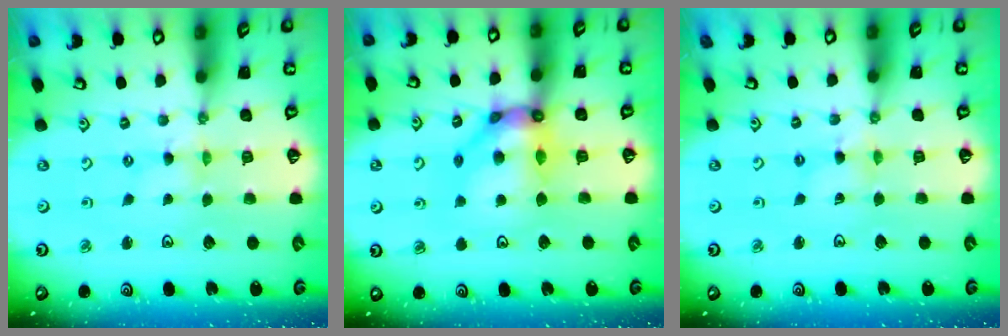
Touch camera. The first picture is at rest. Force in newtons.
{"total": 13.0, "press": 12.9, "slide": 1.4}
{"total": 3.1, "press": 3.1, "slide": 0.3}